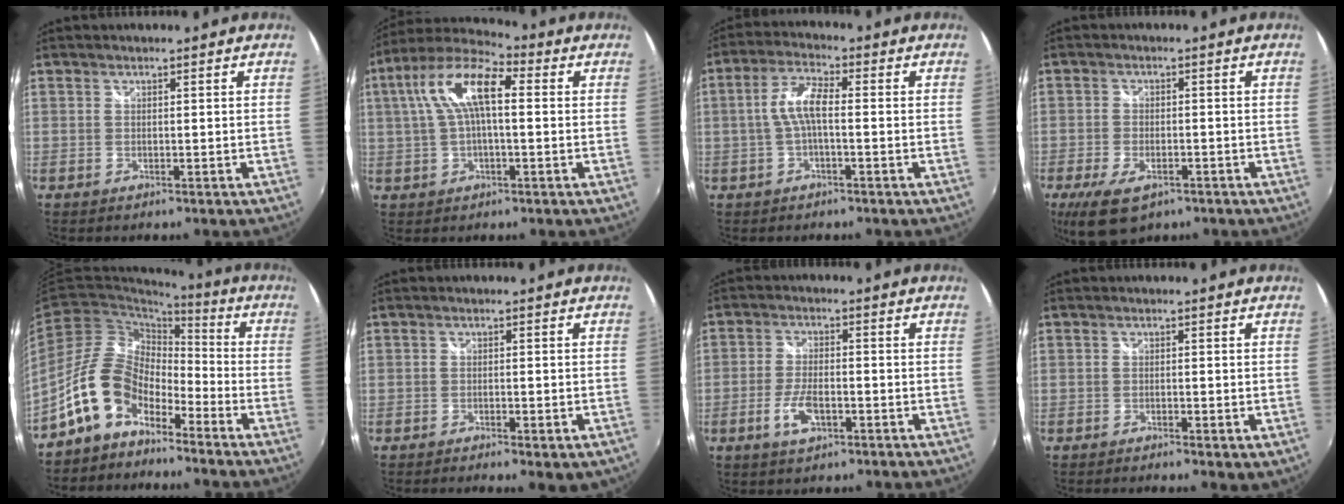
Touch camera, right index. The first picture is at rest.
{"total": 12.5, "force": [2.0, 4.8, 11.3], "torque": [-0.220, 0.027, 0.028]}
{"total": 5.9, "force": [-0.6, 1.7, 5.6], "torque": [-0.116, 0.014, -0.011]}
{"total": 9.3, "force": [-5.4, 4.7, 6.0], "torque": [-0.140, -0.025, -0.092]}
{"total": 12.0, "force": [-8.1, 6.7, 5.9], "torque": [-0.115, 0.025, -0.156]}
{"total": 4.2, "force": [-2.4, 1.2, 3.2], "torque": [-0.056, -0.017, -0.033]}
{"total": 6.0, "force": [-2.5, 2.6, 4.8], "torque": [-0.106, -0.003, -0.046]}
{"total": 2.3, "force": [-0.9, 0.7, 2.0], "torque": [-0.032, -0.008, -0.012]}